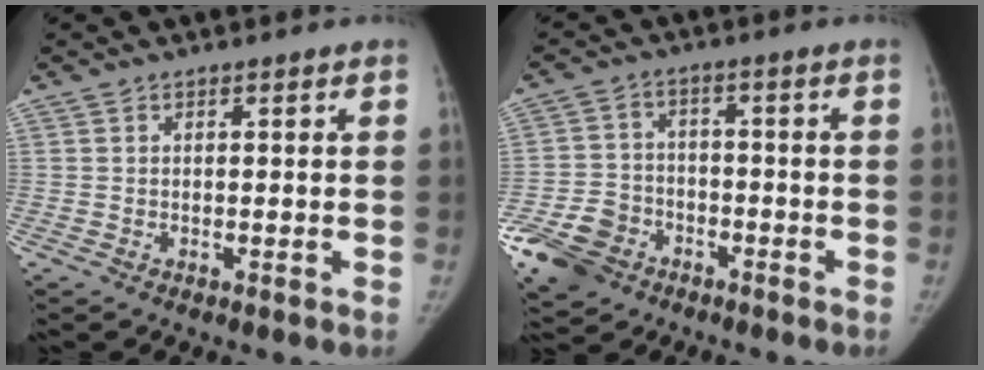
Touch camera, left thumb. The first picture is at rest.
{"total": 10.8, "force": [-5.7, 8.1, 4.2], "torque": [-0.080, 0.027, -0.100]}